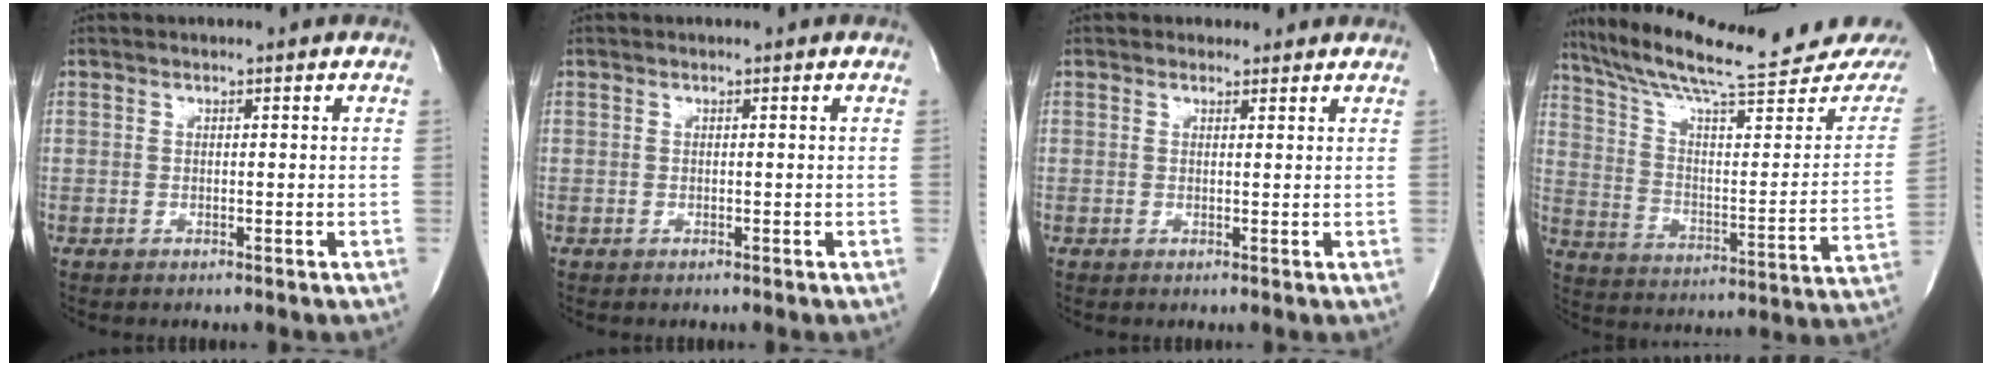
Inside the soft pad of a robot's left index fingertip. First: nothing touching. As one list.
[{"total": 0.0}, {"total": 1.7, "force": [1.4, 0.9, -0.1], "torque": [0.001, 0.005, 0.016]}, {"total": 23.7, "force": [20.8, 1.2, 11.3], "torque": [-0.180, -0.052, 0.298]}]